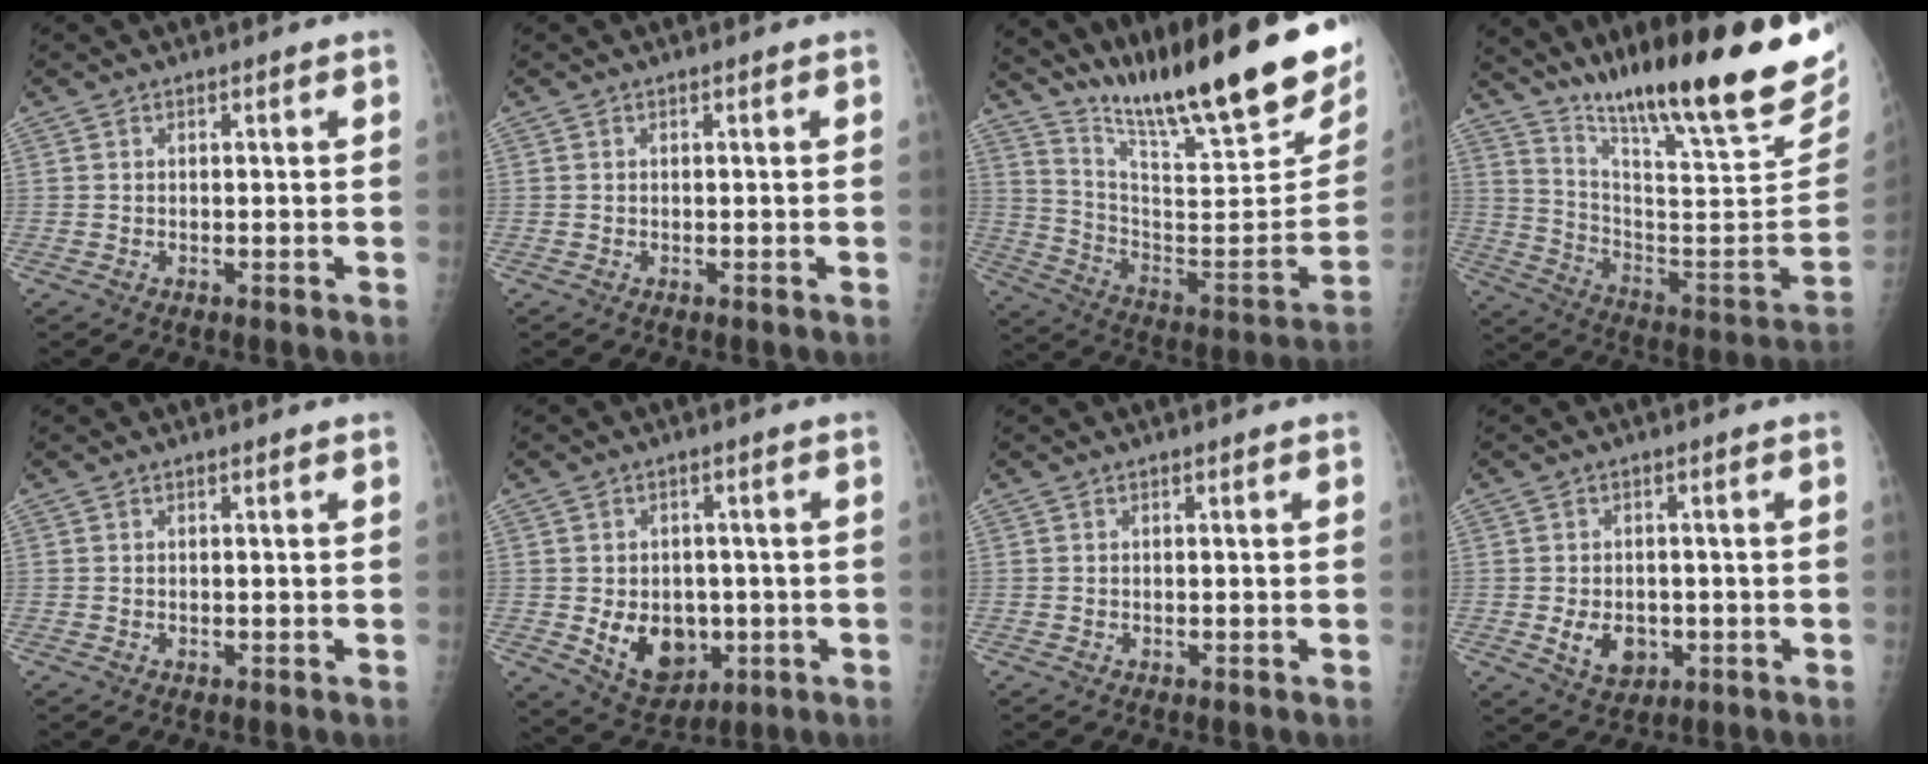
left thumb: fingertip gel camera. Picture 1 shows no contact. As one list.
[{"total": 0.0}, {"total": 28.0, "force": [20.8, 4.0, 18.3], "torque": [-0.273, -0.106, 0.336]}, {"total": 27.6, "force": [21.2, 3.3, 17.3], "torque": [-0.255, -0.115, 0.332]}, {"total": 0.0}, {"total": 10.0, "force": [-1.7, 7.5, 6.3], "torque": [-0.066, -0.004, -0.007]}, {"total": 0.0}, {"total": 5.7, "force": [-1.2, 4.3, 3.5], "torque": [-0.042, -0.002, -0.006]}]